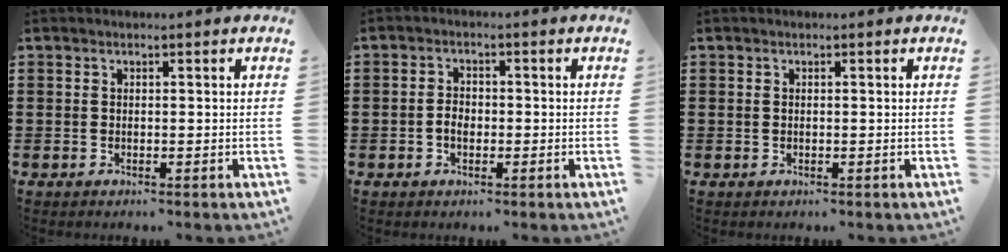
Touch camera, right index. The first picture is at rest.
{"total": 2.1, "force": [-0.7, 1.4, 1.4], "torque": [-0.036, 0.000, -0.016]}
{"total": 0.0}